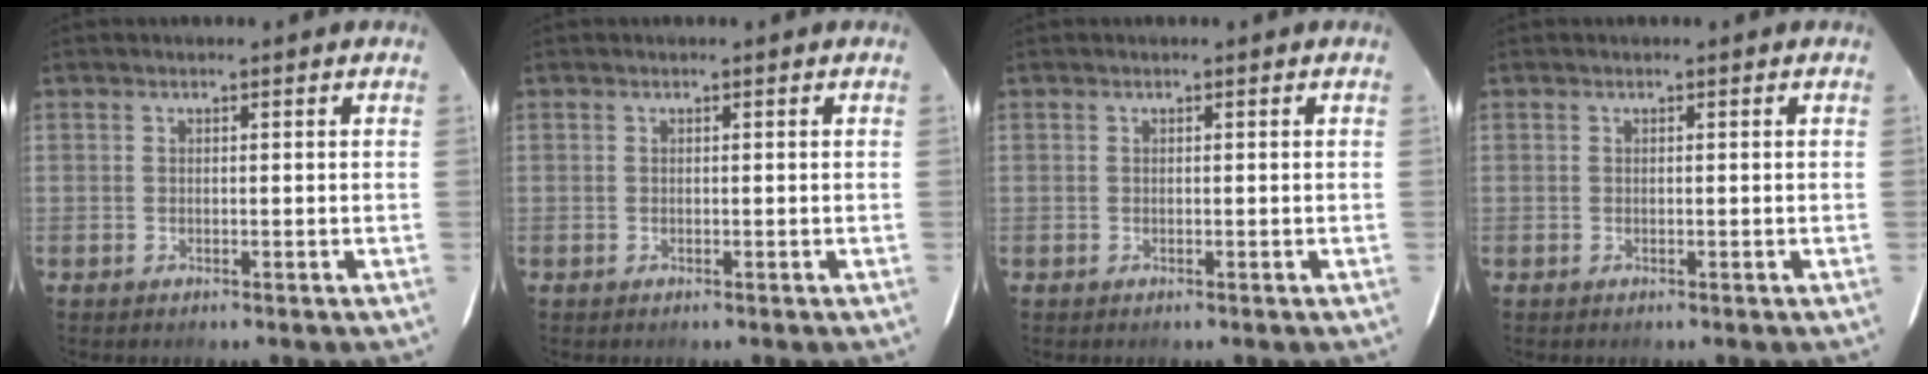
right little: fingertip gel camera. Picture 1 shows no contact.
{"total": 0.0}
{"total": 0.0}
{"total": 0.0}